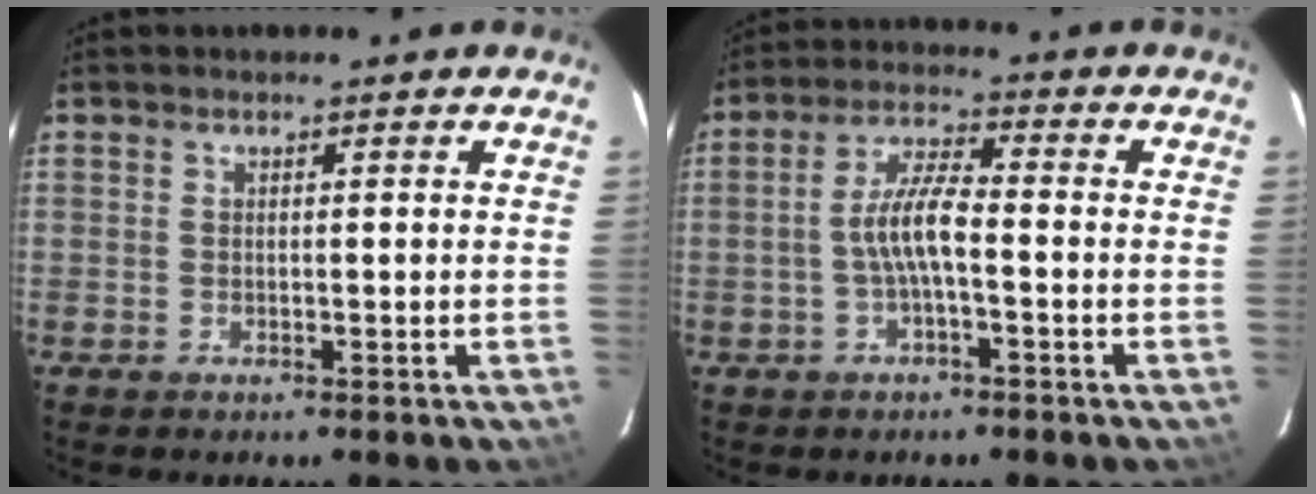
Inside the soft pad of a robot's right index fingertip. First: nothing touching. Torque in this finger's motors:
{"motor_torque": [0.22, -0.08, 0.42, 0.09]}